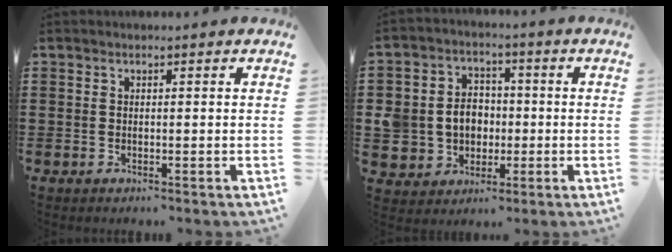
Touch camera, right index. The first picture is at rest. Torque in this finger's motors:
{"motor_torque": [1.54, -0.14, 0.45, 0.13]}